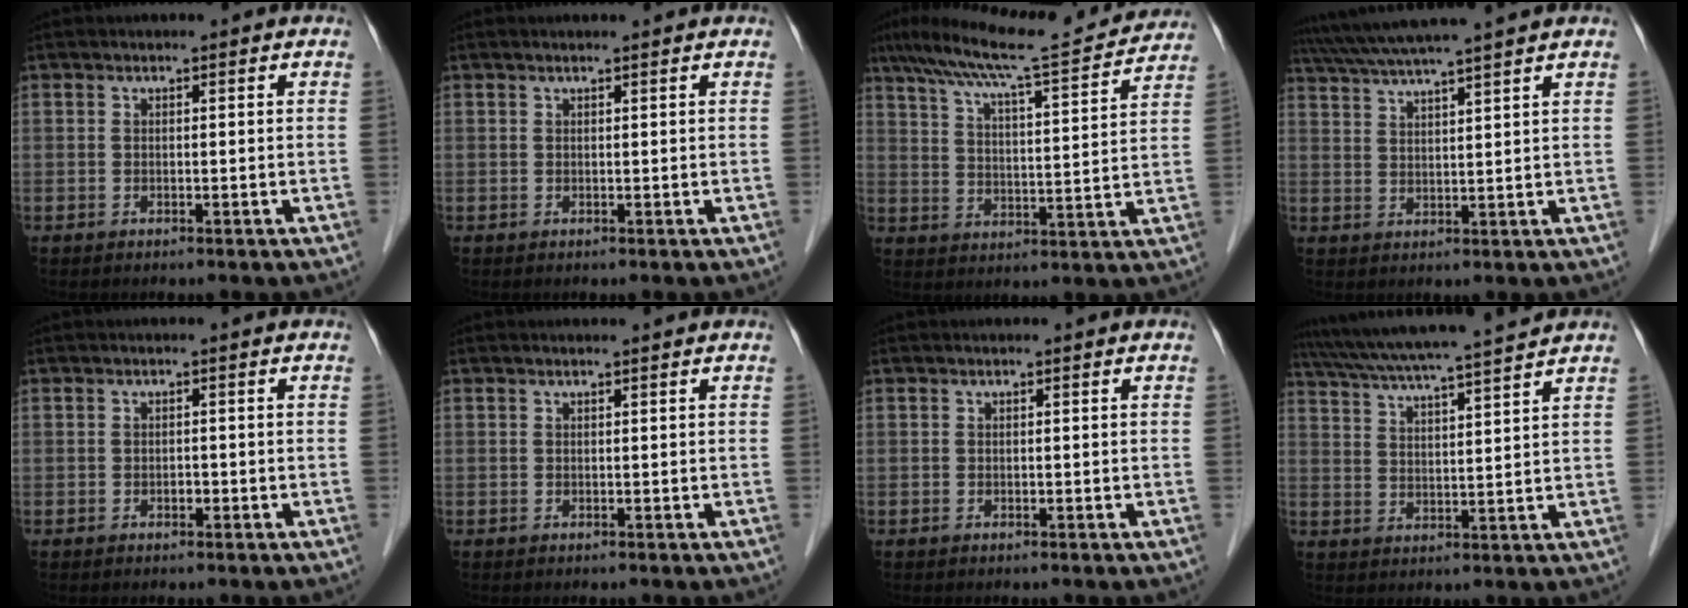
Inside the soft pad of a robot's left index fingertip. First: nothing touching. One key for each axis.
{"total": 1.4, "fx": 1.2, "fy": -0.1, "fz": 0.7, "tx": -0.011, "ty": 0.015, "tz": 0.021}
{"total": 18.2, "fx": 16.3, "fy": 0.5, "fz": 8.1, "tx": -0.142, "ty": 0.011, "tz": 0.237}
{"total": 11.0, "fx": 9.6, "fy": -1.4, "fz": 5.2, "tx": -0.094, "ty": 0.026, "tz": 0.149}
{"total": 0.8, "fx": -0.3, "fy": 0.5, "fz": 0.5, "tx": -0.008, "ty": 0.002, "tz": -0.007}
{"total": 0.9, "fx": 0.8, "fy": -0.1, "fz": 0.4, "tx": -0.008, "ty": 0.010, "tz": 0.016}
{"total": 0.0}
{"total": 14.9, "fx": 13.2, "fy": -0.8, "fz": 6.9, "tx": -0.128, "ty": 0.018, "tz": 0.200}